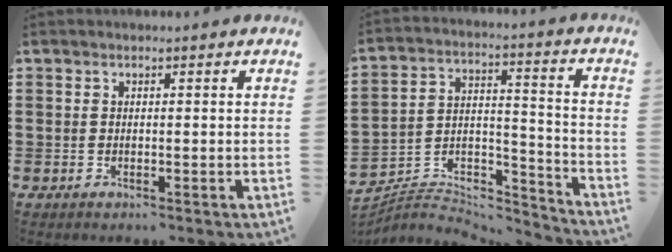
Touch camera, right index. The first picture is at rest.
{"total": 4.5, "force": [-4.0, 2.0, 0.8], "torque": [-0.017, 0.004, -0.081]}